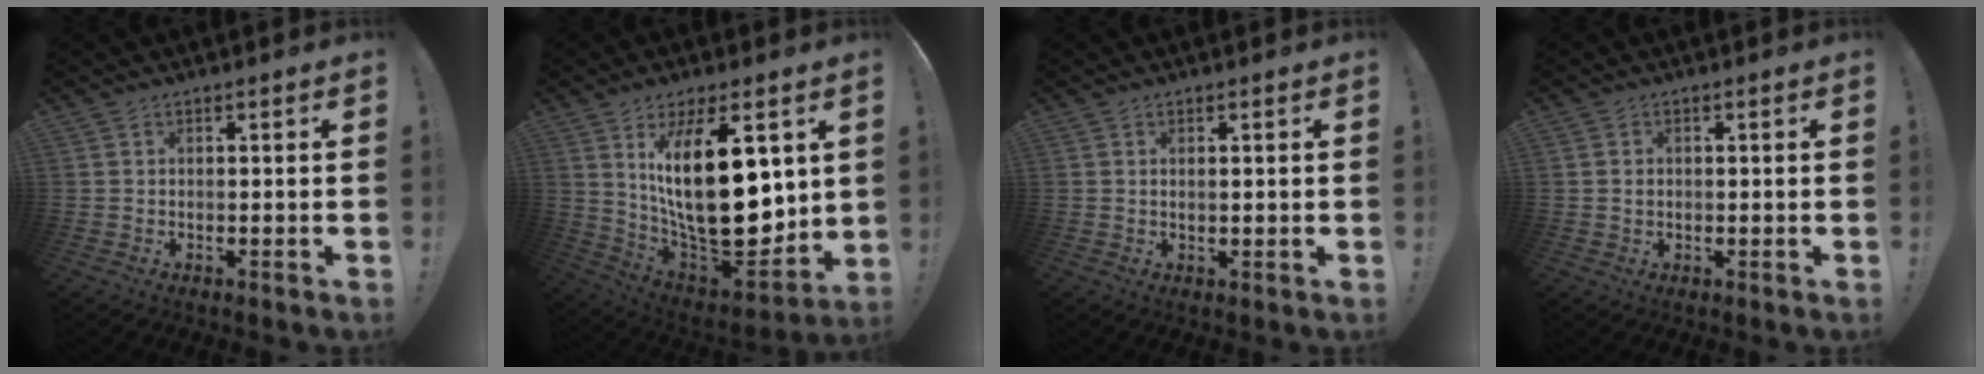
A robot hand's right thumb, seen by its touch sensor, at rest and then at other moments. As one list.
[{"total": 26.7, "force": [5.9, 11.2, 23.5], "torque": [-0.424, -0.051, 0.103]}, {"total": 1.2, "force": [0.4, 0.3, 1.0], "torque": [-0.015, -0.001, 0.007]}, {"total": 1.1, "force": [0.0, 1.0, 0.3], "torque": [-0.001, 0.001, -0.001]}]